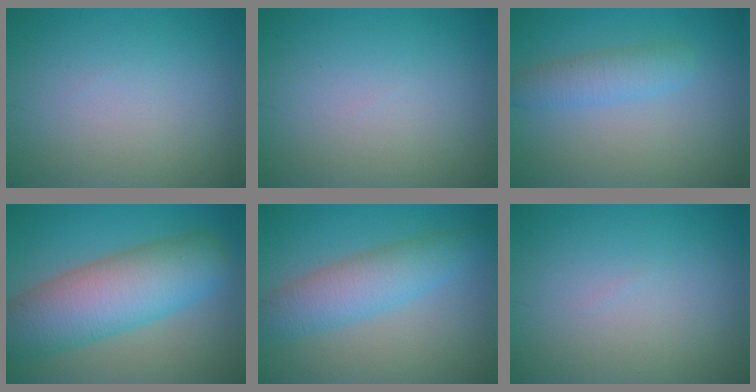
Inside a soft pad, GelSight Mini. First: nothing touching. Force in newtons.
{"total": 0.0}
{"total": 2.8, "press": 2.8, "slide": 0.1}
{"total": 9.5, "press": 9.5, "slide": 0.3}
{"total": 5.0, "press": 5.0, "slide": 0.1}
{"total": 0.0}